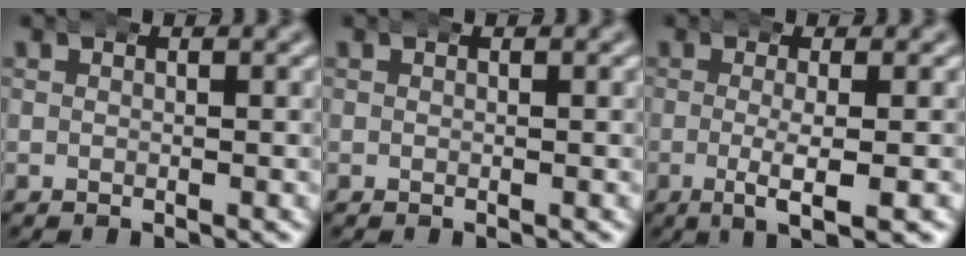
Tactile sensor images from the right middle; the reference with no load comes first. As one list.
[{"total": 0.0}, {"total": 4.3, "force": [-1.1, 0.7, 4.1], "torque": [-0.065, -0.005, -0.018]}]